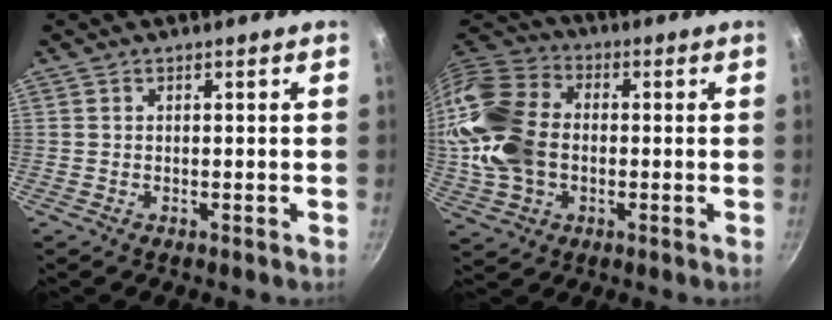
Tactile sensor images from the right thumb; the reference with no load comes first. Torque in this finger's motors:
{"motor_torque": [2.07, 2.94, 0.67, 0.27, 0.34]}